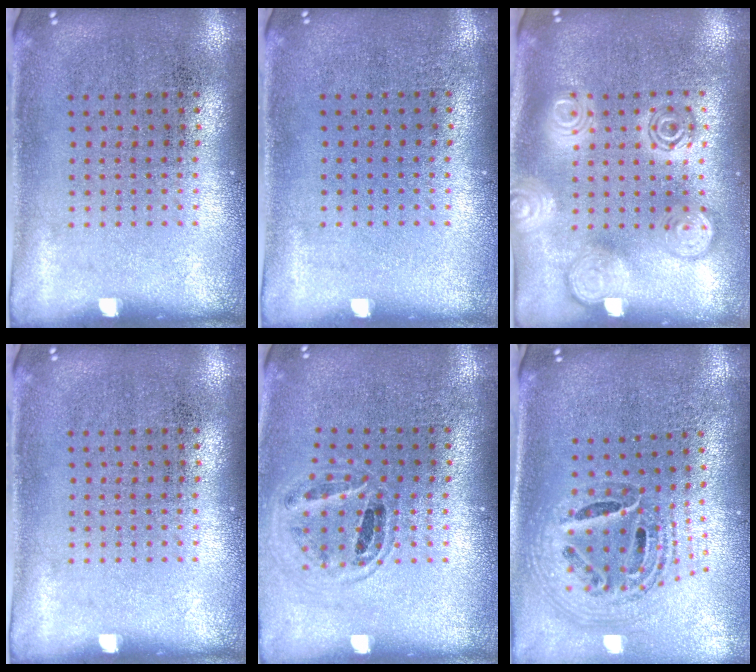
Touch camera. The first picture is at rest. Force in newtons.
{"total": 0.0}
{"total": 2.7, "press": 2.7, "slide": 0.3}
{"total": 0.0}
{"total": 0.9, "press": 0.9, "slide": 0.2}
{"total": 1.6, "press": 1.4, "slide": 0.8}